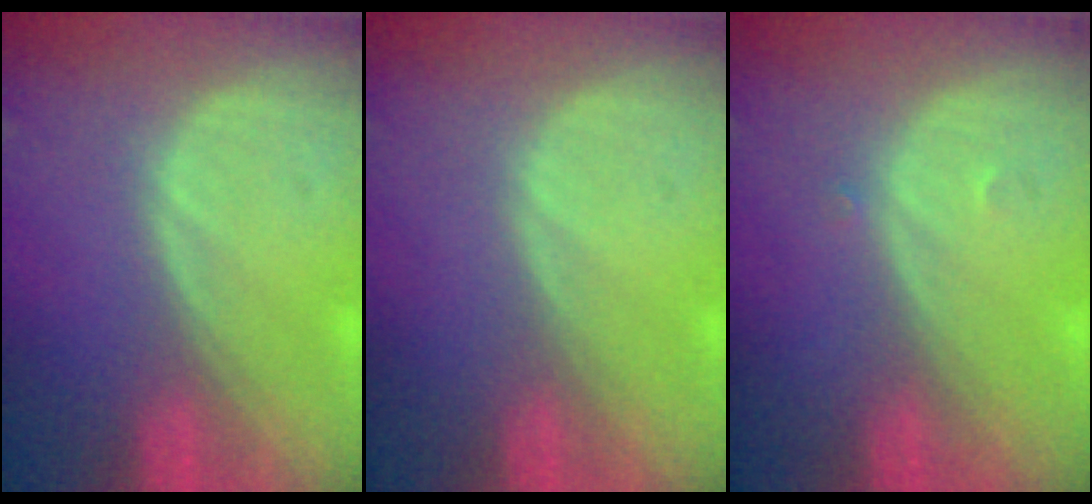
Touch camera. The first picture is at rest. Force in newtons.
{"total": 0.0}
{"total": 0.7, "press": 0.5, "slide": 0.5}